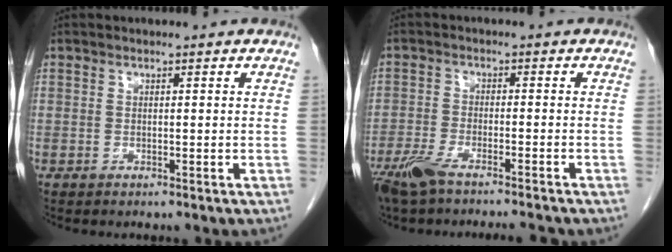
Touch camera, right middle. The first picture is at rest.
{"total": 10.1, "force": [-8.4, 1.4, 5.5], "torque": [-0.098, -0.015, -0.138]}